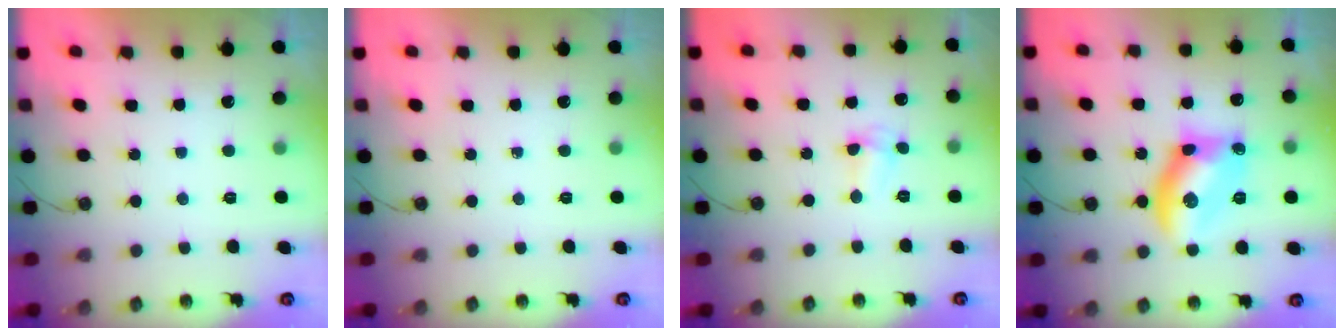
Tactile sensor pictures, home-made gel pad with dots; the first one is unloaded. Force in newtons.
{"total": 0.0}
{"total": 3.6, "press": 3.5, "slide": 0.8}
{"total": 13.0, "press": 13.0, "slide": 0.5}